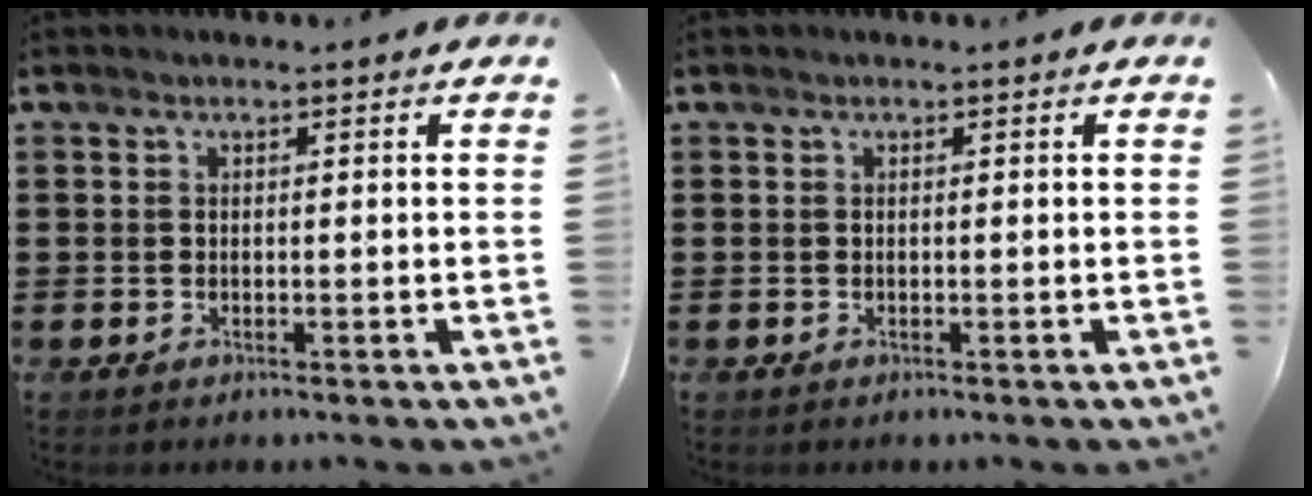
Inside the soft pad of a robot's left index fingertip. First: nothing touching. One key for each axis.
{"total": 0.0}